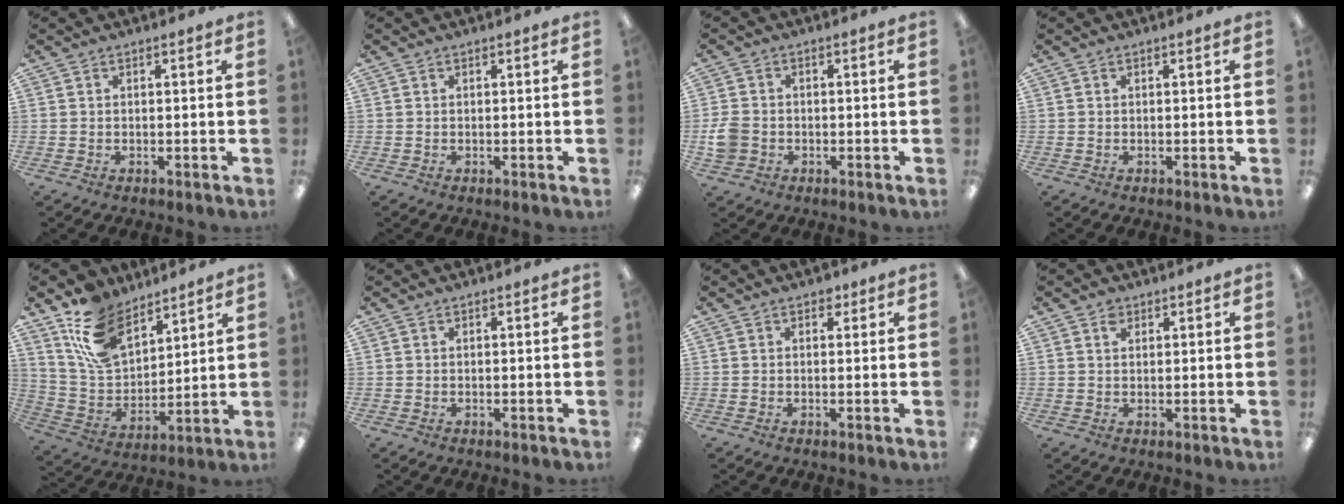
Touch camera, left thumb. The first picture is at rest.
{"total": 0.0}
{"total": 4.9, "force": [-1.2, 4.2, 2.3], "torque": [-0.050, 0.009, -0.021]}
{"total": 0.0}
{"total": 16.3, "force": [10.6, 9.3, 8.2], "torque": [-0.168, -0.040, 0.204]}
{"total": 0.0}
{"total": 1.6, "force": [0.8, 1.2, 0.8], "torque": [0.001, -0.003, 0.011]}
{"total": 1.9, "force": [1.3, 1.2, 0.8], "torque": [-0.010, -0.004, 0.022]}